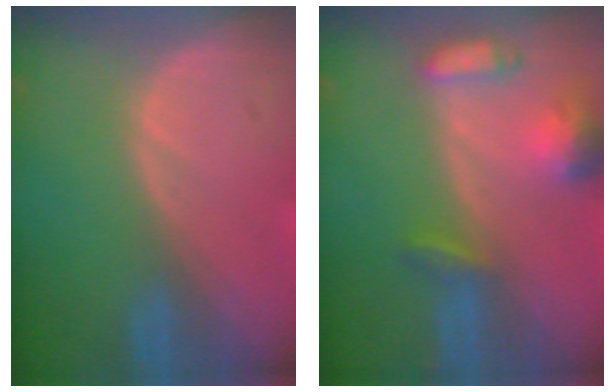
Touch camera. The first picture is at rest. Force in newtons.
{"total": 6.8, "press": 6.4, "slide": 2.3}